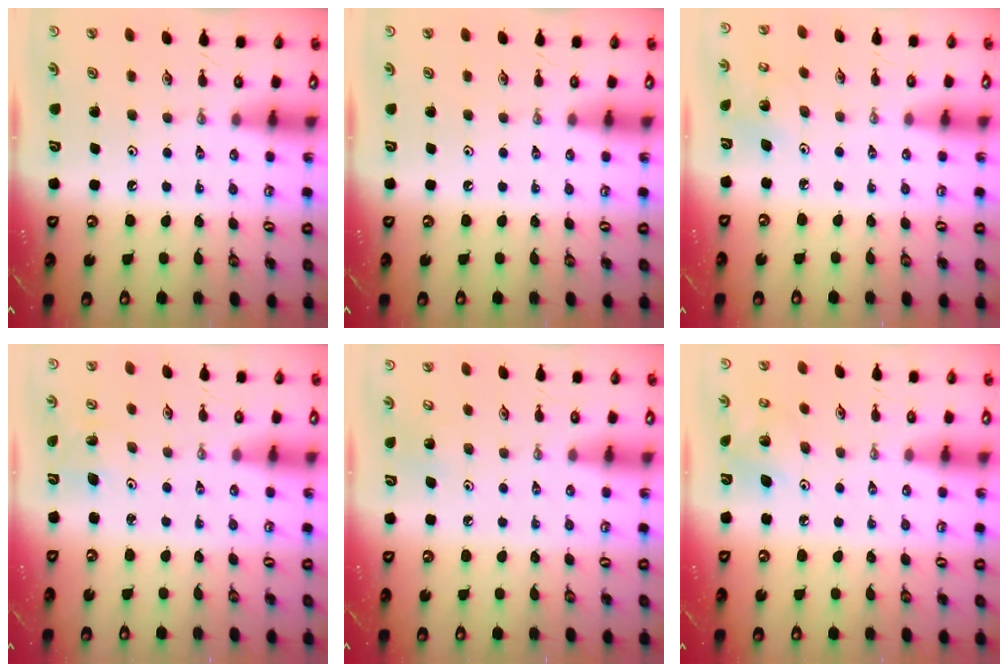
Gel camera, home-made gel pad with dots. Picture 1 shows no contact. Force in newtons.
{"total": 0.0}
{"total": 2.9, "press": 2.9, "slide": 0.2}
{"total": 3.5, "press": 3.5, "slide": 0.3}
{"total": 2.9, "press": 2.9, "slide": 0.3}
{"total": 5.3, "press": 5.3, "slide": 0.3}